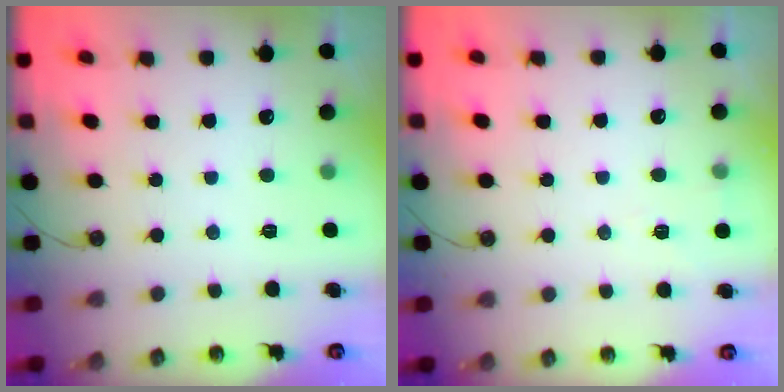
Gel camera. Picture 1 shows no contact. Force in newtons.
{"total": 5.2, "press": 3.2, "slide": 4.1}